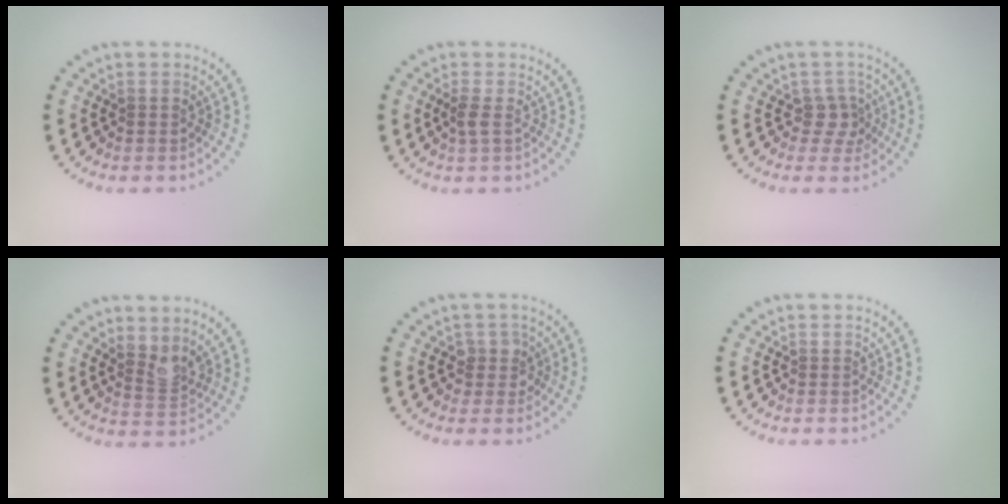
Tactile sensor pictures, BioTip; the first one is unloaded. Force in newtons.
{"total": 1.1, "press": 1.0, "slide": 0.4}
{"total": 2.0, "press": 1.6, "slide": 1.2}
{"total": 2.1, "press": 1.5, "slide": 1.4}
{"total": 1.8, "press": 1.5, "slide": 1.0}
{"total": 0.0}